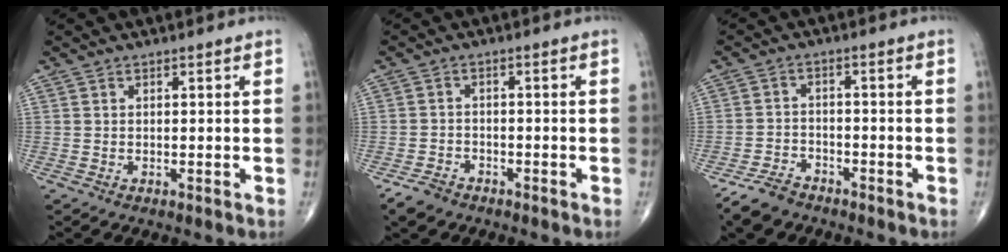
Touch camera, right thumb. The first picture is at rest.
{"total": 3.7, "force": [-2.7, 2.3, 1.0], "torque": [-0.021, 0.011, -0.046]}
{"total": 5.6, "force": [-4.4, 3.0, 1.7], "torque": [-0.034, 0.011, -0.084]}